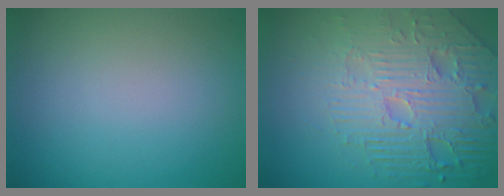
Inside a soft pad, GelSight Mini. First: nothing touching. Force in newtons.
{"total": 8.3, "press": 6.1, "slide": 5.7}